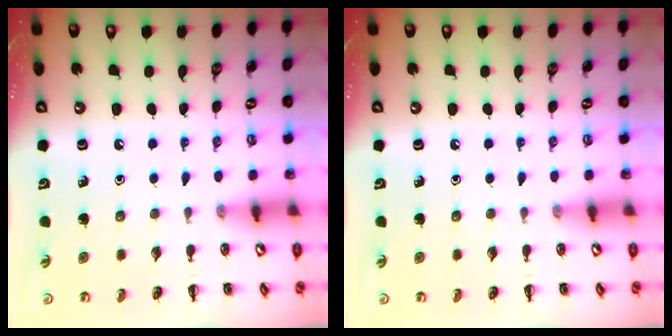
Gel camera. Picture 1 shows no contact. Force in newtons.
{"total": 0.0}